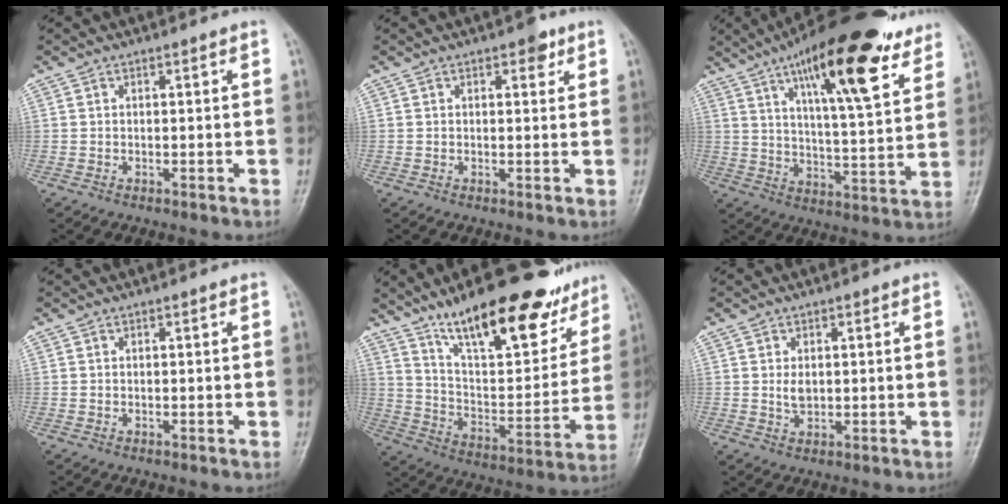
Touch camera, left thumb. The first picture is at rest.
{"total": 2.5, "force": [1.4, 1.4, 1.6], "torque": [-0.008, -0.003, 0.016]}
{"total": 23.1, "force": [13.7, 6.3, 17.5], "torque": [-0.244, -0.042, 0.210]}
{"total": 0.0}
{"total": 25.1, "force": [17.4, 8.5, 16.0], "torque": [-0.191, -0.068, 0.279]}
{"total": 2.6, "force": [0.4, 1.7, 1.8], "torque": [-0.025, -0.005, 0.011]}